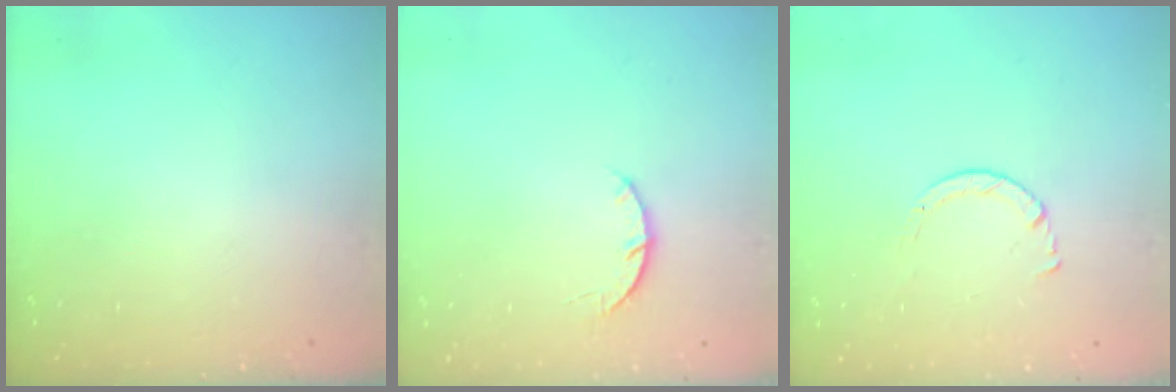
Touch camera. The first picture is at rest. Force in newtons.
{"total": 4.0, "press": 4.0, "slide": 0.5}
{"total": 1.7, "press": 1.7, "slide": 0.2}